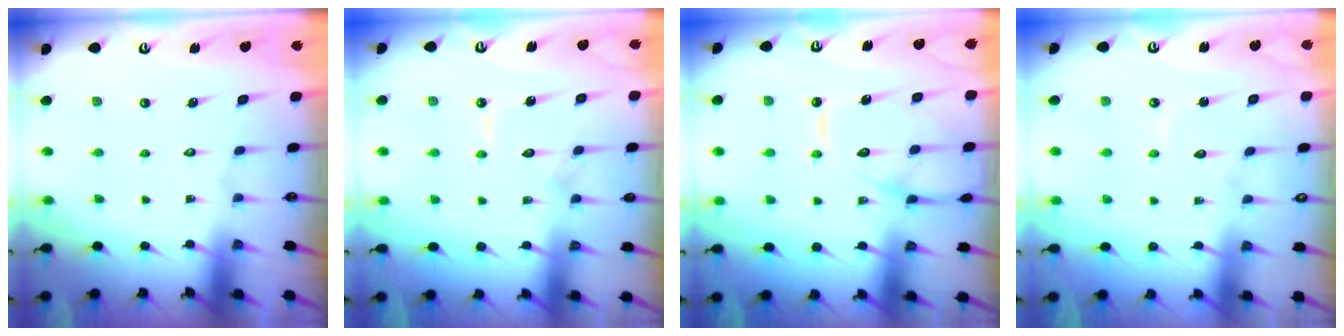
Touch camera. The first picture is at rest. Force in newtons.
{"total": 7.0, "press": 7.0, "slide": 0.6}
{"total": 13.5, "press": 13.4, "slide": 1.5}
{"total": 4.0, "press": 4.0, "slide": 0.2}